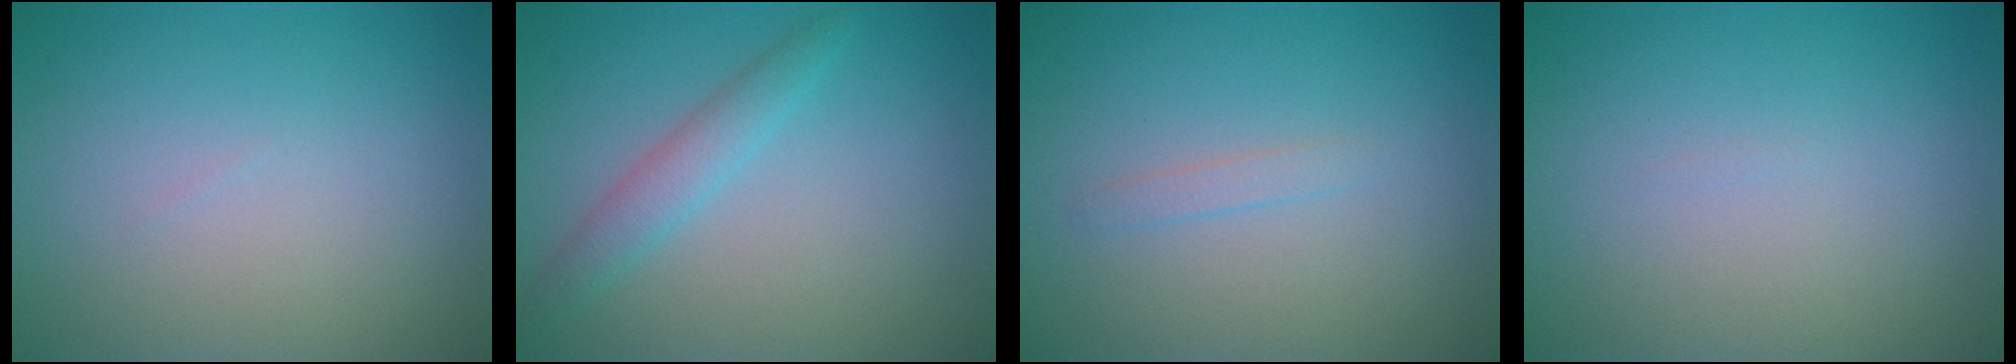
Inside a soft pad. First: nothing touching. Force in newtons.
{"total": 2.2, "press": 2.2, "slide": 0.1}
{"total": 0.8, "press": 0.8, "slide": 0.0}
{"total": 0.0}